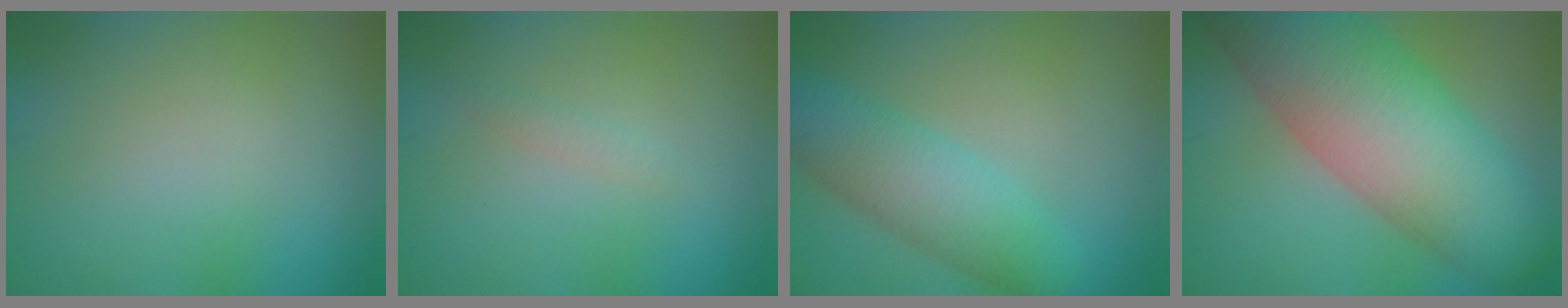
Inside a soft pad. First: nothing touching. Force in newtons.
{"total": 0.8, "press": 0.8, "slide": 0.0}
{"total": 5.4, "press": 5.4, "slide": 0.2}
{"total": 13.3, "press": 13.3, "slide": 0.6}